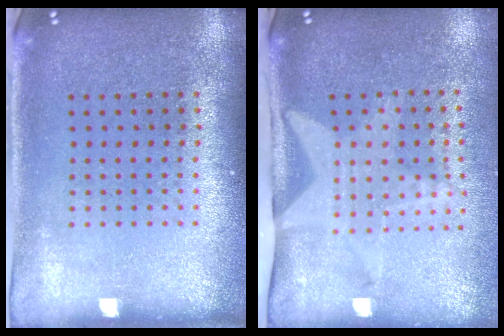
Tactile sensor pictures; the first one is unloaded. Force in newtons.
{"total": 2.1, "press": 1.6, "slide": 1.3}